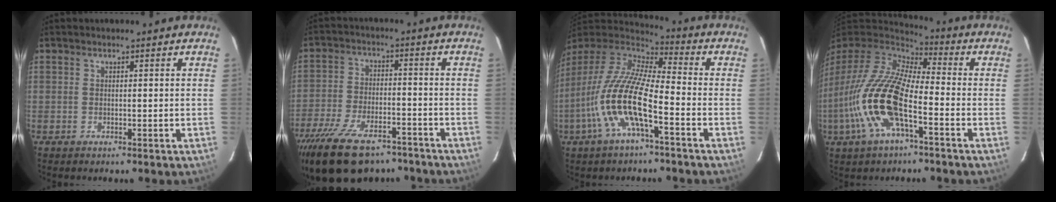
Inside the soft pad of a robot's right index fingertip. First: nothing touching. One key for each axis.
{"total": 20.0, "fx": -14.8, "fy": 8.8, "fz": 10.2, "tx": -0.219, "ty": -0.024, "tz": -0.235}
{"total": 17.0, "fx": -6.6, "fy": 4.2, "fz": 15.0, "tx": -0.295, "ty": -0.020, "tz": -0.135}
{"total": 18.9, "fx": -6.3, "fy": 6.9, "fz": 16.4, "tx": -0.337, "ty": -0.022, "tz": -0.131}